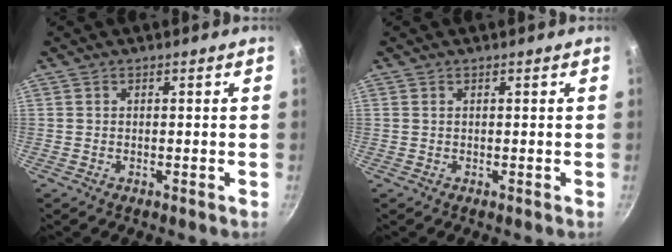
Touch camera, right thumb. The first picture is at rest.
{"total": 0.0}